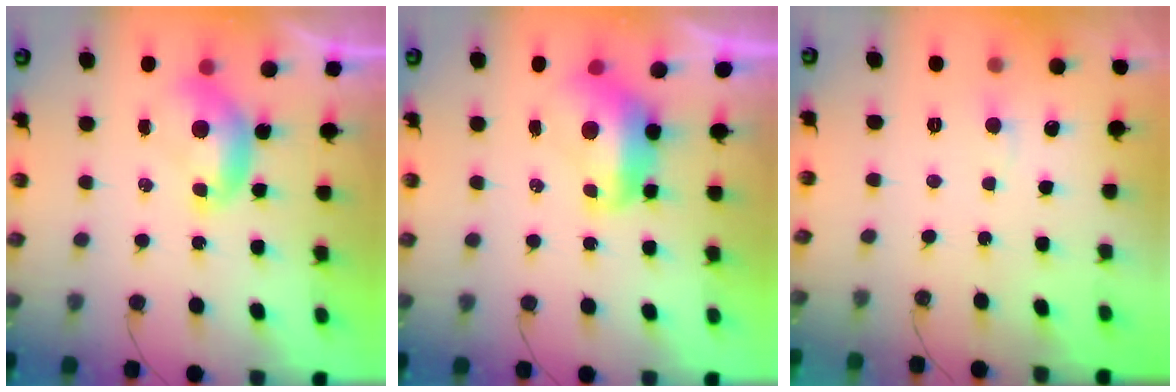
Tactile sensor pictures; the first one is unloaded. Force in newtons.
{"total": 2.4, "press": 2.2, "slide": 0.8}
{"total": 0.7, "press": 0.3, "slide": 0.6}